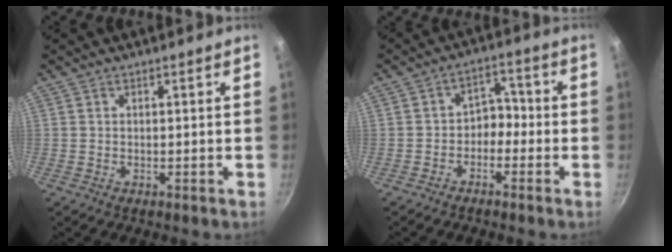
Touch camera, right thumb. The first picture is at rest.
{"total": 5.0, "force": [-1.9, 3.7, 2.8], "torque": [-0.016, 0.034, -0.045]}